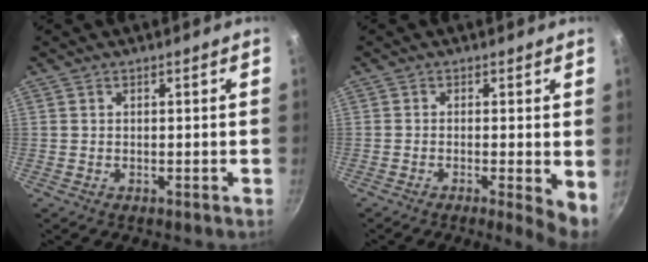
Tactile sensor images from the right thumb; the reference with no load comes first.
{"total": 5.5, "force": [-0.9, 1.1, 5.3], "torque": [-0.069, -0.007, -0.012]}